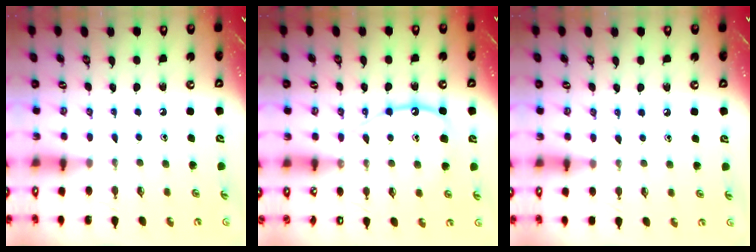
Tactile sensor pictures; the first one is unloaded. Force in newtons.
{"total": 12.0, "press": 12.0, "slide": 1.1}
{"total": 6.8, "press": 6.7, "slide": 0.8}